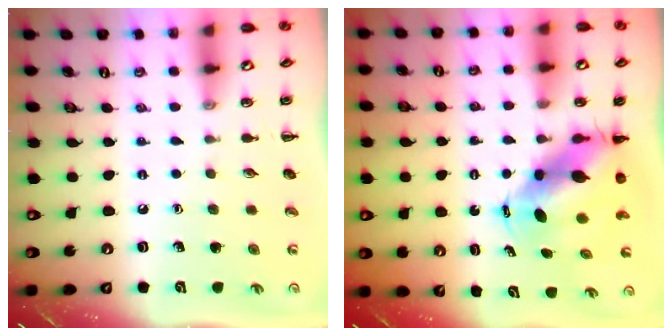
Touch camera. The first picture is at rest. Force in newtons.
{"total": 7.8, "press": 7.4, "slide": 2.2}